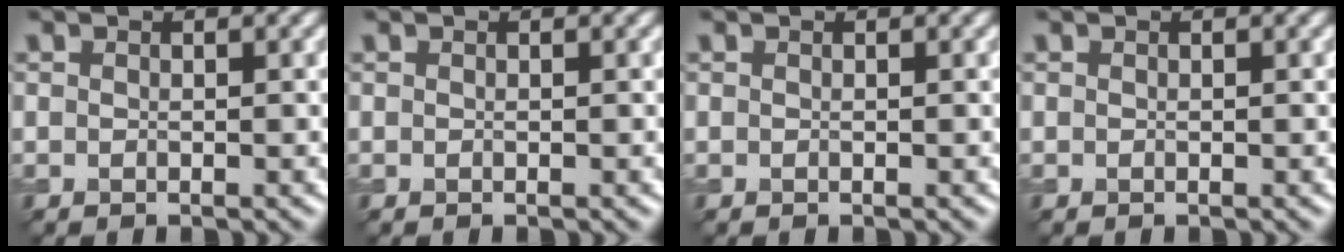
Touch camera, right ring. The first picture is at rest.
{"total": 0.0}
{"total": 0.0}
{"total": 0.0}